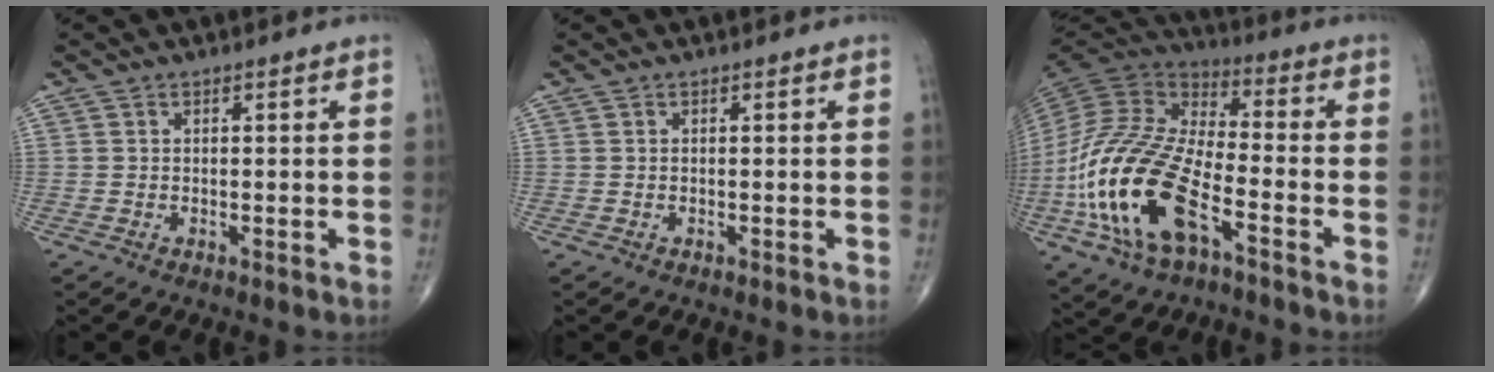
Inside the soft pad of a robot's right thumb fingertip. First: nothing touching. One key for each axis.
{"total": 0.0}
{"total": 21.9, "fx": -8.0, "fy": 9.8, "fz": 17.9, "tx": -0.374, "ty": 0.032, "tz": -0.151}